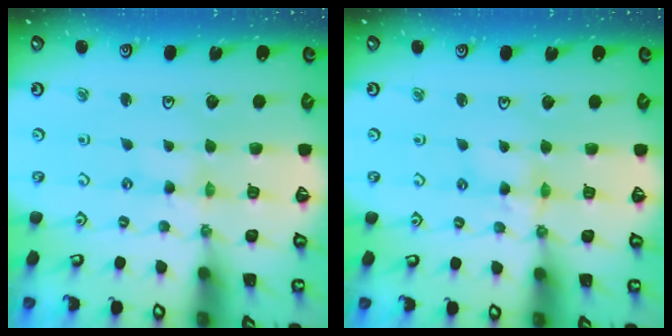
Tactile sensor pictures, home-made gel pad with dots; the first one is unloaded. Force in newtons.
{"total": 4.0, "press": 3.9, "slide": 0.4}